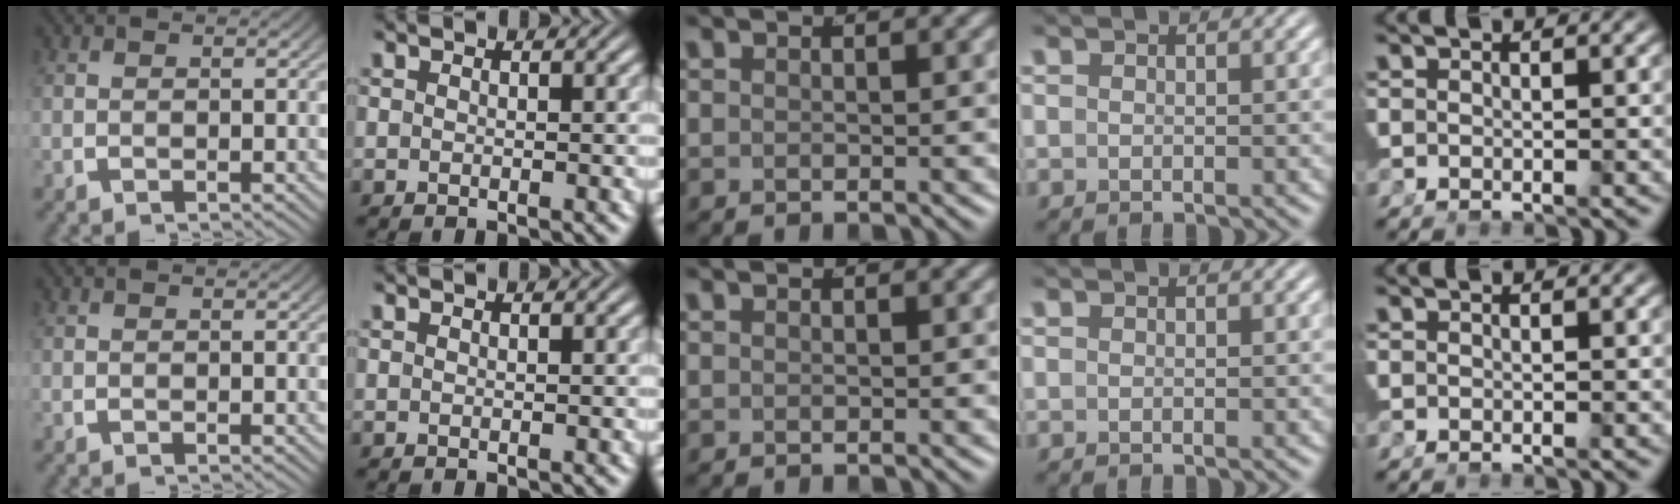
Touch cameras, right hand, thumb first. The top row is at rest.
{}